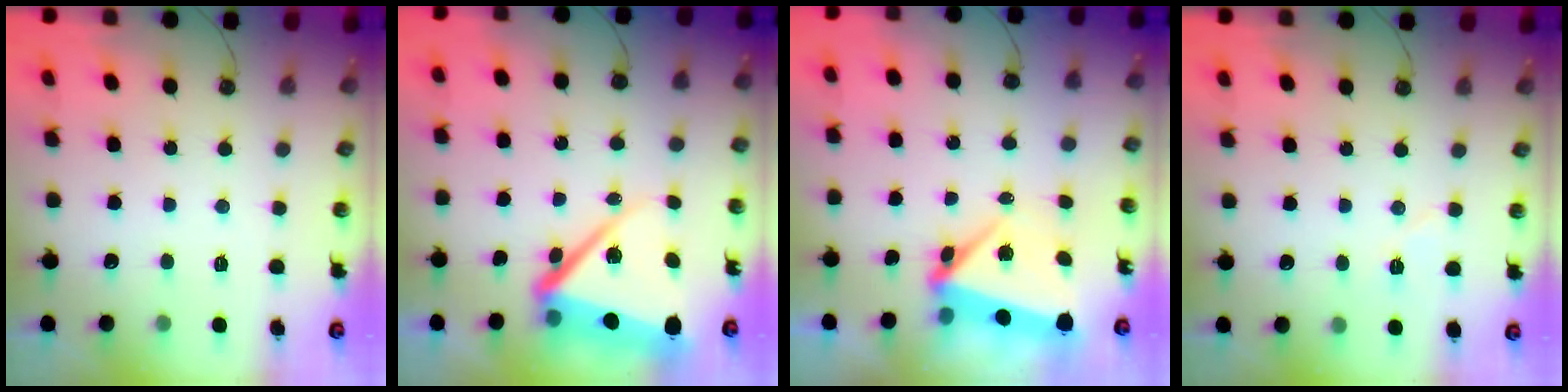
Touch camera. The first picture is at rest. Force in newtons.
{"total": 11.7, "press": 11.6, "slide": 1.0}
{"total": 5.0, "press": 4.8, "slide": 1.6}
{"total": 5.2, "press": 4.9, "slide": 1.7}